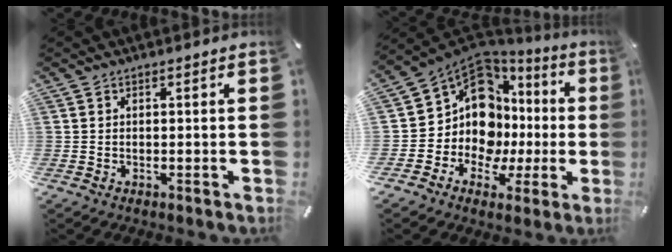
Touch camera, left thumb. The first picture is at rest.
{"total": 13.6, "force": [2.1, 11.8, 6.4], "torque": [-0.148, -0.048, 0.051]}